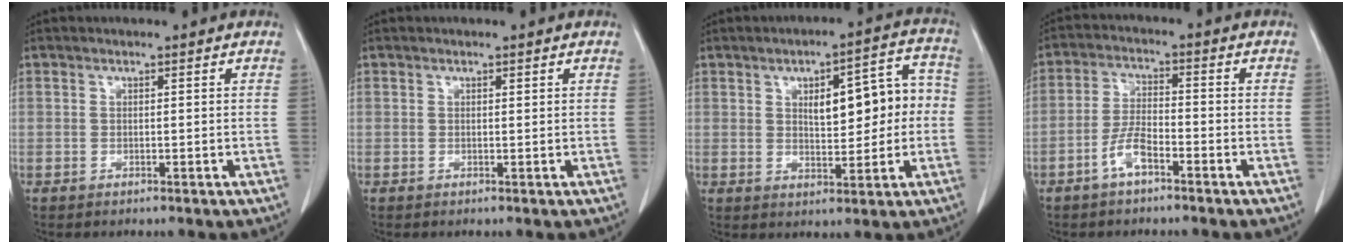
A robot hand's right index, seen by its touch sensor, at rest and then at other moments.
{"total": 0.0}
{"total": 10.4, "force": [0.9, 4.0, 9.6], "torque": [-0.123, 0.037, 0.019]}
{"total": 4.9, "force": [-3.0, 1.3, 3.7], "torque": [-0.079, 0.007, -0.059]}